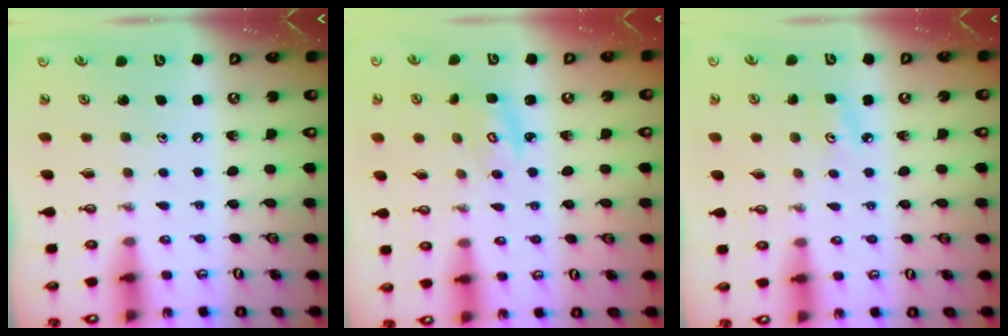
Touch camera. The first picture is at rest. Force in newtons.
{"total": 2.9, "press": 2.9, "slide": 0.4}
{"total": 4.7, "press": 4.7, "slide": 0.6}